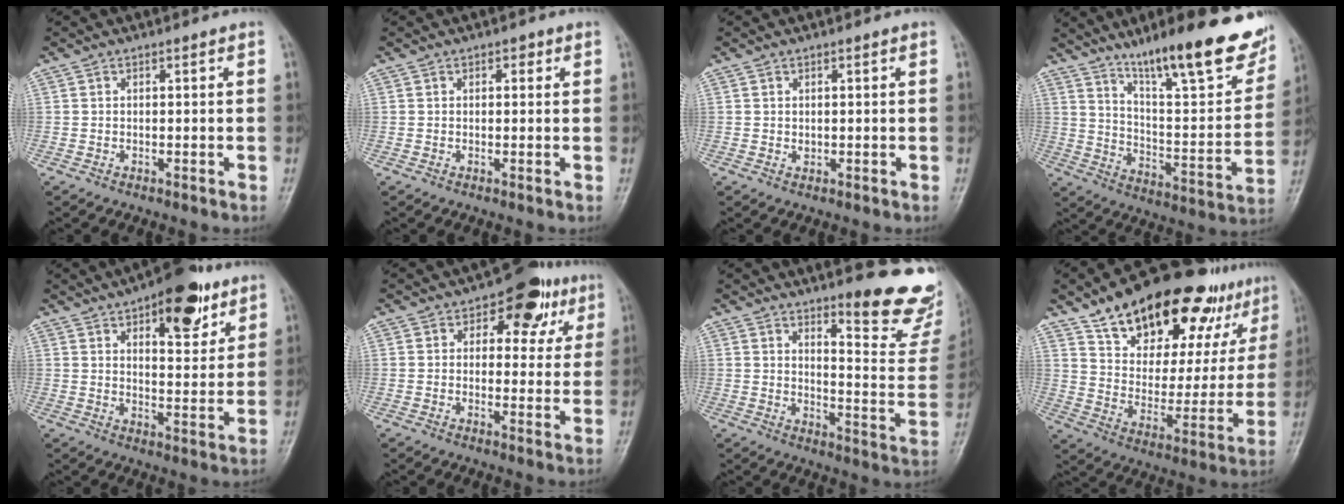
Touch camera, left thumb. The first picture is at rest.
{"total": 1.5, "force": [0.7, 1.0, 0.9], "torque": [-0.002, 0.001, 0.006]}
{"total": 1.0, "force": [0.3, 0.7, 0.7], "torque": [-0.007, -0.002, 0.008]}
{"total": 24.4, "force": [16.4, 5.3, 17.3], "torque": [-0.224, -0.067, 0.259]}
{"total": 14.3, "force": [8.1, 6.2, 10.0], "torque": [-0.099, -0.034, 0.114]}
{"total": 9.8, "force": [4.4, 6.3, 6.1], "torque": [-0.023, -0.007, 0.049]}
{"total": 17.0, "force": [12.9, 4.2, 10.3], "torque": [-0.085, -0.111, 0.160]}
{"total": 28.5, "force": [19.1, 12.6, 17.0], "torque": [-0.215, -0.055, 0.292]}